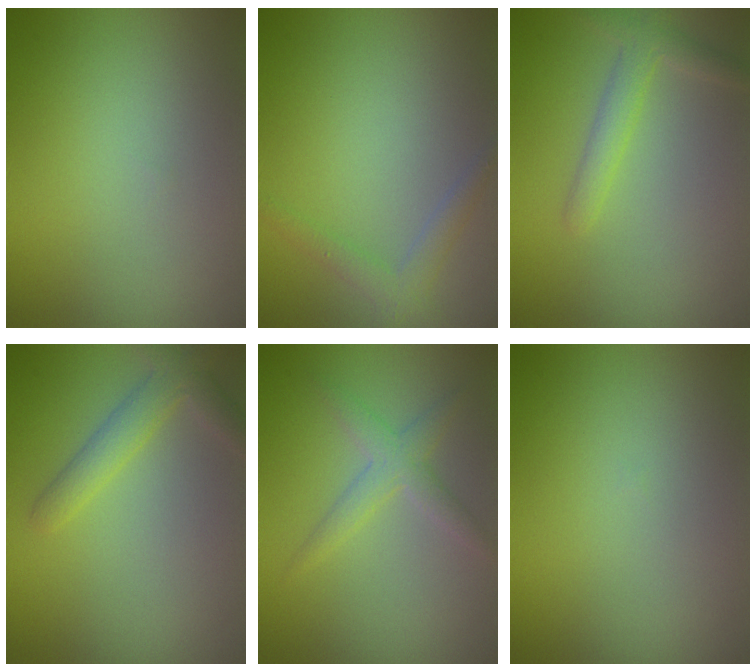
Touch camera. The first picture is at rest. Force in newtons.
{"total": 1.9, "press": 1.9, "slide": 0.2}
{"total": 2.3, "press": 2.3, "slide": 0.1}
{"total": 3.0, "press": 3.0, "slide": 0.2}
{"total": 2.3, "press": 2.3, "slide": 0.0}
{"total": 0.0}